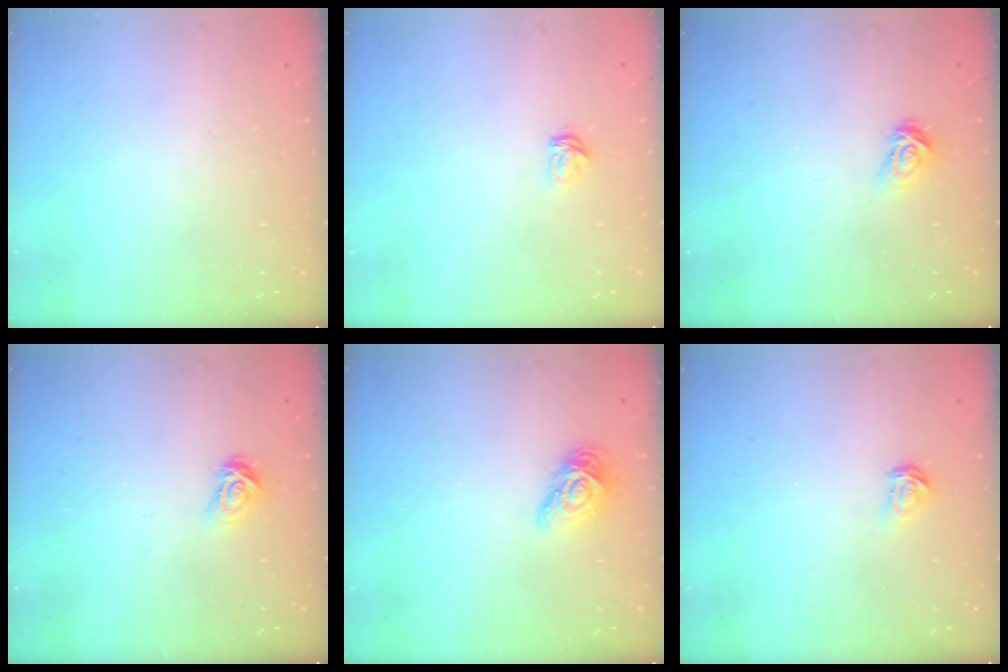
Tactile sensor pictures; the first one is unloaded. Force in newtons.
{"total": 3.7, "press": 3.7, "slide": 0.4}
{"total": 4.0, "press": 4.0, "slide": 0.4}
{"total": 4.0, "press": 4.0, "slide": 0.4}
{"total": 9.3, "press": 9.3, "slide": 0.3}
{"total": 2.4, "press": 2.4, "slide": 0.2}